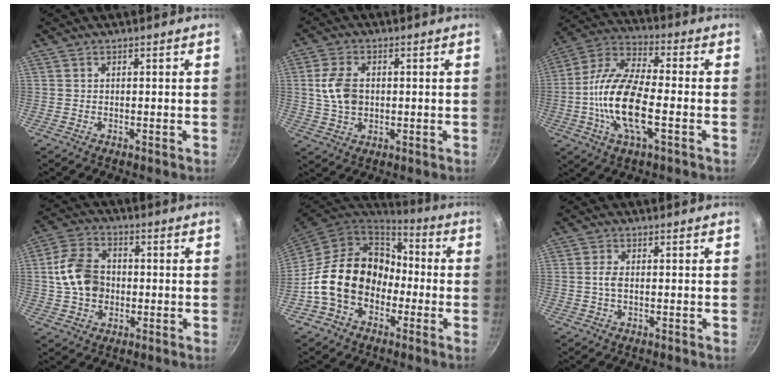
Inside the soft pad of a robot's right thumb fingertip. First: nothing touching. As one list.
[{"total": 7.5, "force": [0.7, 5.1, 5.5], "torque": [-0.100, 0.005, 0.012]}, {"total": 16.9, "force": [-3.3, 6.7, 15.1], "torque": [-0.288, 0.031, -0.081]}, {"total": 10.9, "force": [-0.1, 8.3, 7.2], "torque": [-0.116, 0.019, -0.011]}, {"total": 17.2, "force": [-3.1, 13.5, 10.3], "torque": [-0.148, 0.058, -0.058]}, {"total": 2.0, "force": [-0.1, 1.1, 1.7], "torque": [-0.038, 0.004, -0.005]}]